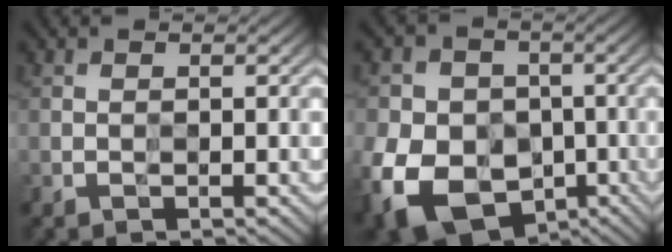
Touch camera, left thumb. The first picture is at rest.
{"total": 16.4, "force": [-5.5, 12.8, 8.7], "torque": [-0.200, -0.048, -0.108]}